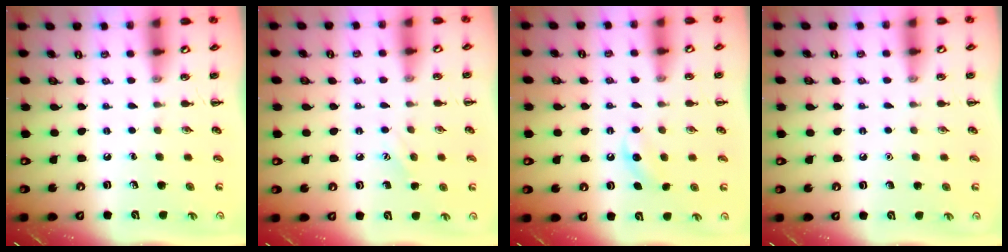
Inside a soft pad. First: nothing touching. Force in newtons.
{"total": 5.9, "press": 5.7, "slide": 1.5}
{"total": 4.5, "press": 4.3, "slide": 1.4}
{"total": 1.6, "press": 1.5, "slide": 0.1}